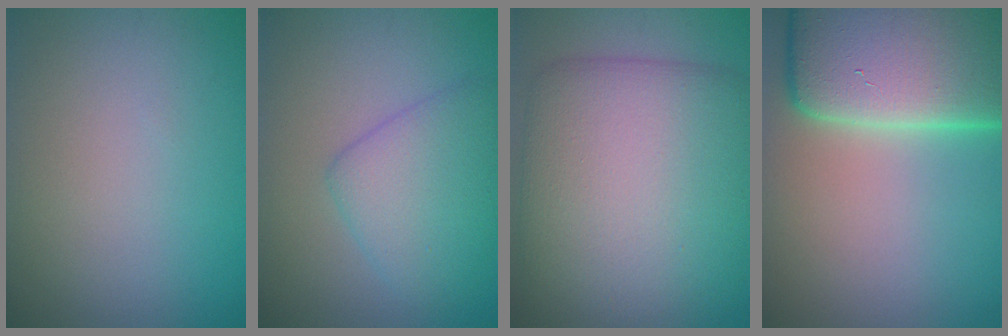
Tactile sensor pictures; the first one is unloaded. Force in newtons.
{"total": 4.5, "press": 4.5, "slide": 0.2}
{"total": 12.3, "press": 12.3, "slide": 0.5}
{"total": 19.1, "press": 19.1, "slide": 1.9}